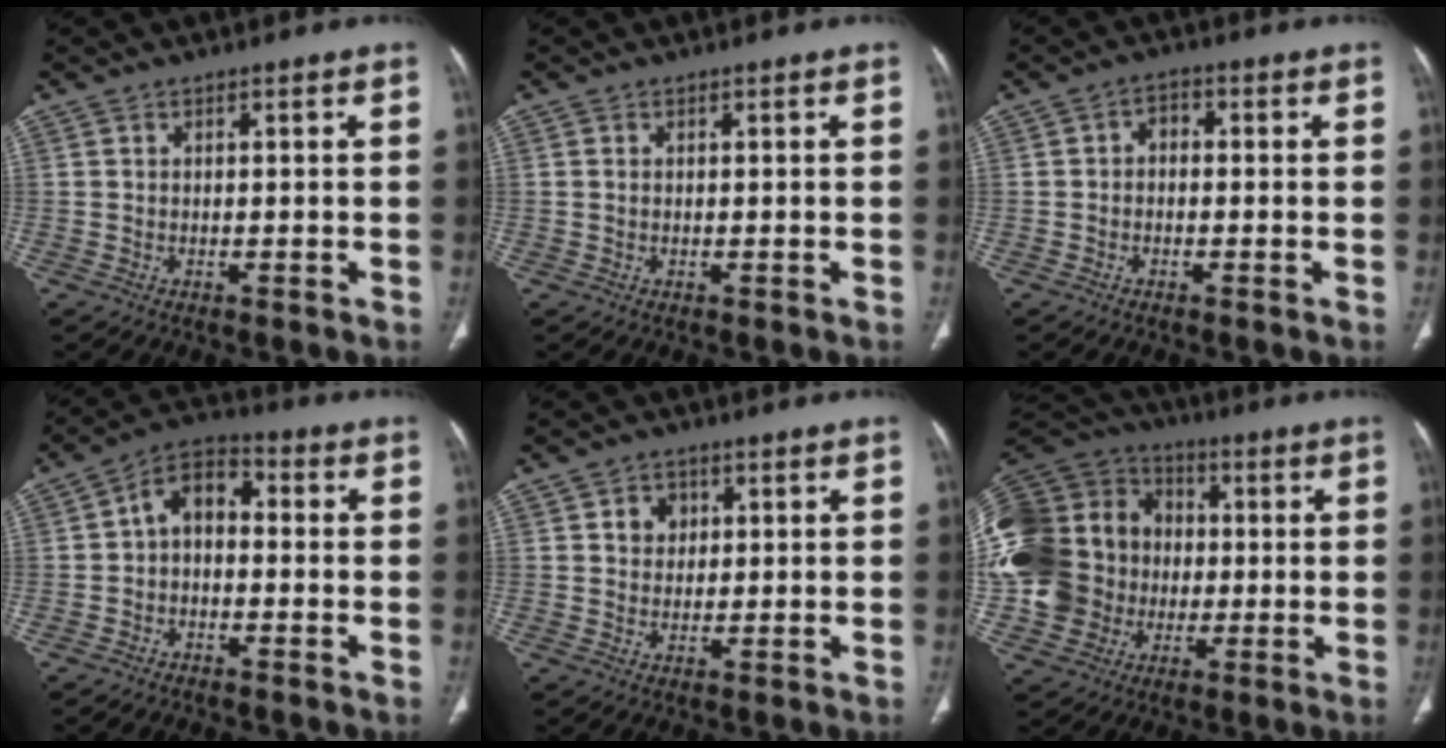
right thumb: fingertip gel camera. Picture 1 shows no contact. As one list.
[{"total": 0.0}, {"total": 2.5, "force": [-0.3, 1.8, 1.7], "torque": [-0.011, 0.012, -0.017]}, {"total": 7.4, "force": [-0.3, 5.1, 5.4], "torque": [-0.066, 0.030, -0.024]}, {"total": 3.8, "force": [1.2, 3.2, 1.5], "torque": [-0.003, -0.002, 0.018]}, {"total": 26.4, "force": [-0.7, 22.1, 14.4], "torque": [-0.321, 0.045, -0.005]}]